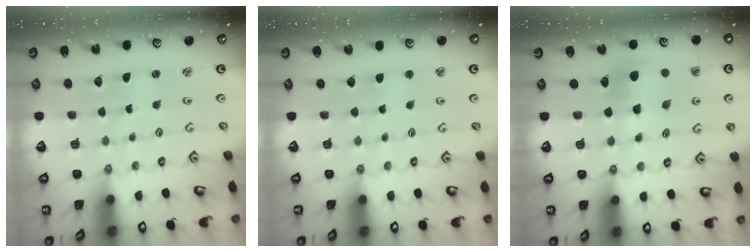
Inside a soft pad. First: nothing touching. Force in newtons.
{"total": 2.9, "press": 2.9, "slide": 0.4}
{"total": 10.4, "press": 10.4, "slide": 0.8}